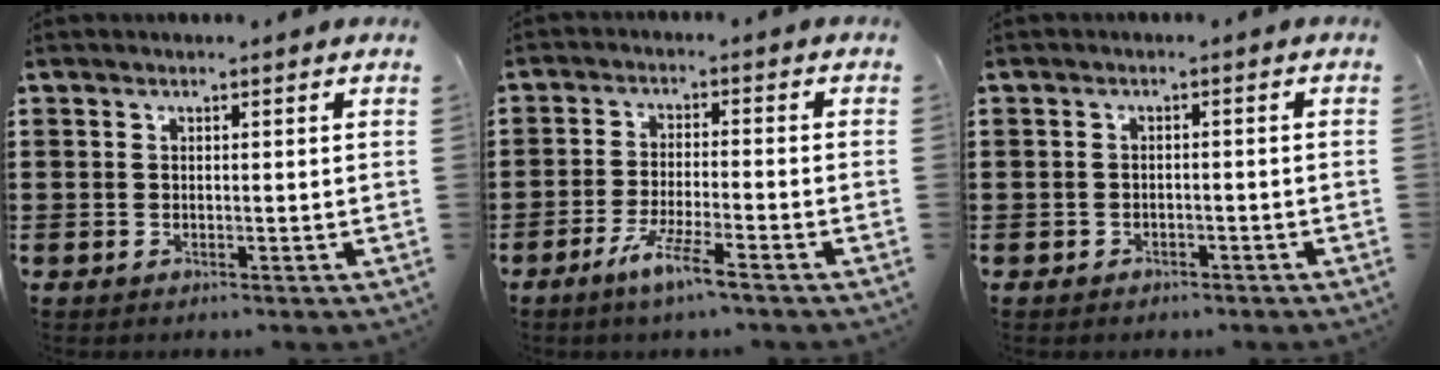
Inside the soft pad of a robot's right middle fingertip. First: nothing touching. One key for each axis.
{"total": 5.5, "fx": -3.9, "fy": 0.1, "fz": 3.8, "tx": -0.082, "ty": -0.011, "tz": -0.073}
{"total": 1.1, "fx": -1.0, "fy": 0.6, "fz": 0.0, "tx": -0.004, "ty": 0.002, "tz": -0.023}